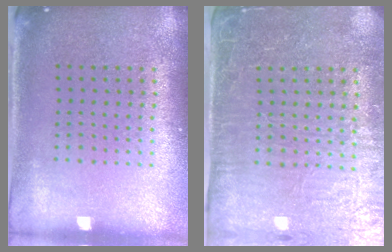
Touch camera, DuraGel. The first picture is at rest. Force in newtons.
{"total": 4.4, "press": 4.0, "slide": 1.9}